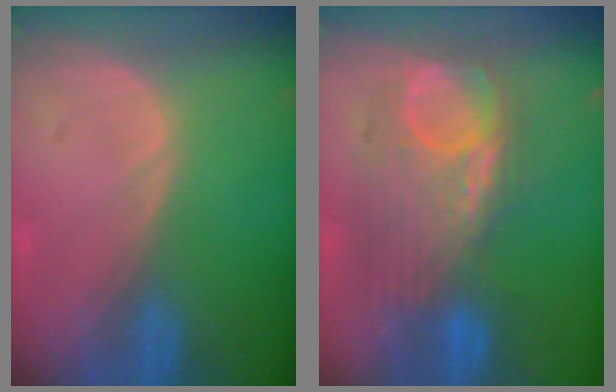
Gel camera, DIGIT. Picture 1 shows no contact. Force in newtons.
{"total": 9.6, "press": 9.4, "slide": 2.1}